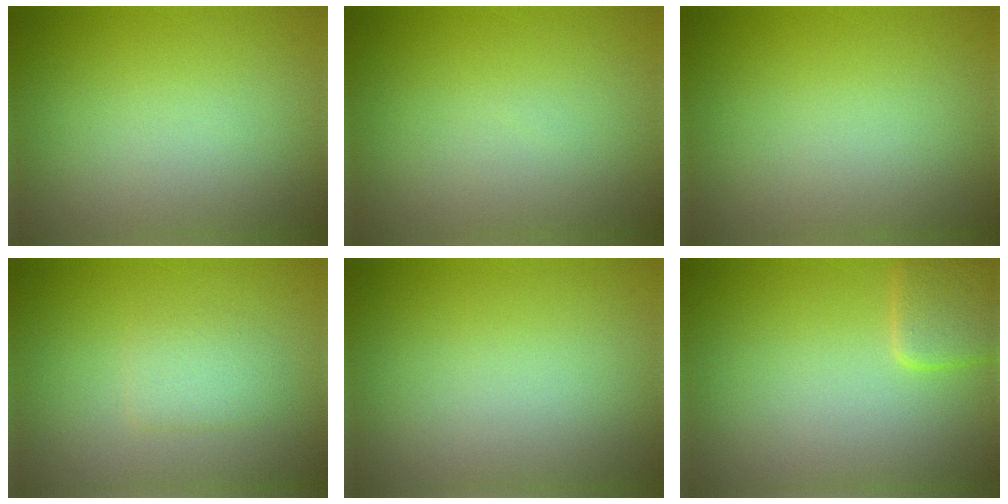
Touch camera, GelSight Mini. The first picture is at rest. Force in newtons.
{"total": 0.0}
{"total": 0.0}
{"total": 1.7, "press": 1.7, "slide": 0.3}
{"total": 0.0}
{"total": 2.5, "press": 2.5, "slide": 0.1}